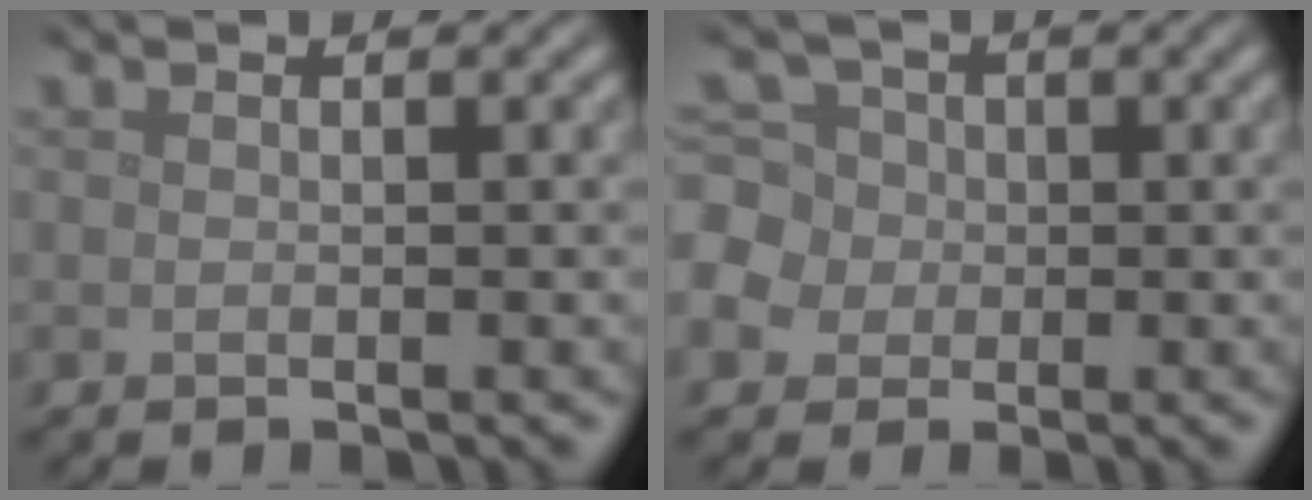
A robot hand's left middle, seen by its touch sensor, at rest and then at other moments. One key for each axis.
{"total": 6.7, "fx": -0.7, "fy": 6.3, "fz": 2.3, "tx": -0.060, "ty": 0.027, "tz": -0.045}